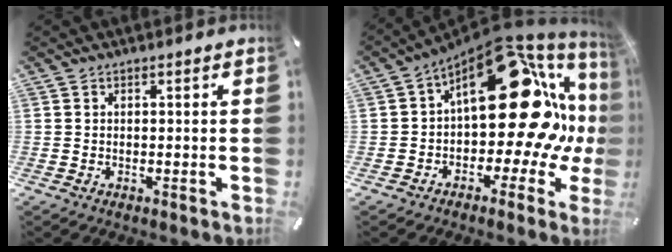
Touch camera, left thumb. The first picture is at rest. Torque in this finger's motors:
{"motor_torque": [2.04, 2.97, 2.18, -0.59, 0.21]}